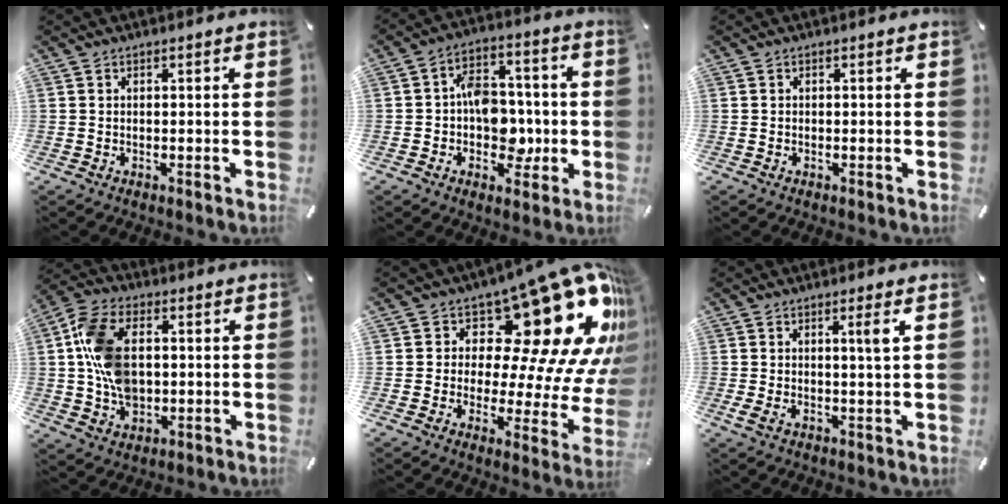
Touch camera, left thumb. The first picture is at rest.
{"total": 11.2, "force": [-1.3, 9.0, 6.6], "torque": [-0.090, 0.021, -0.013]}
{"total": 0.0}
{"total": 13.4, "force": [1.0, 9.2, 9.6], "torque": [-0.208, 0.010, 0.020]}
{"total": 24.3, "force": [12.0, 11.4, 17.7], "torque": [-0.211, -0.111, 0.209]}
{"total": 4.5, "force": [1.0, 0.4, 4.4], "torque": [-0.076, -0.008, 0.012]}